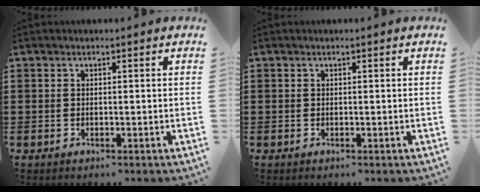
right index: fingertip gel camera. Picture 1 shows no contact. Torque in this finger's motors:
{"motor_torque": [0.13, -0.08, -0.02, -0.01]}